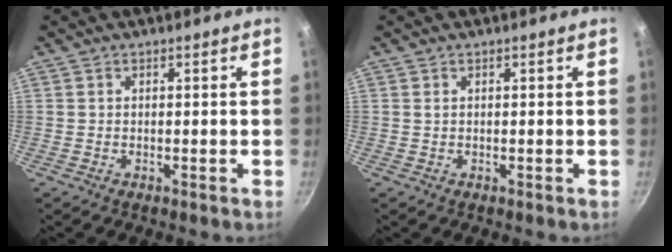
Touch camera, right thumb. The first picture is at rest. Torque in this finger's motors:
{"motor_torque": [0.03, 0.23, -0.02, 0.40, -0.02]}